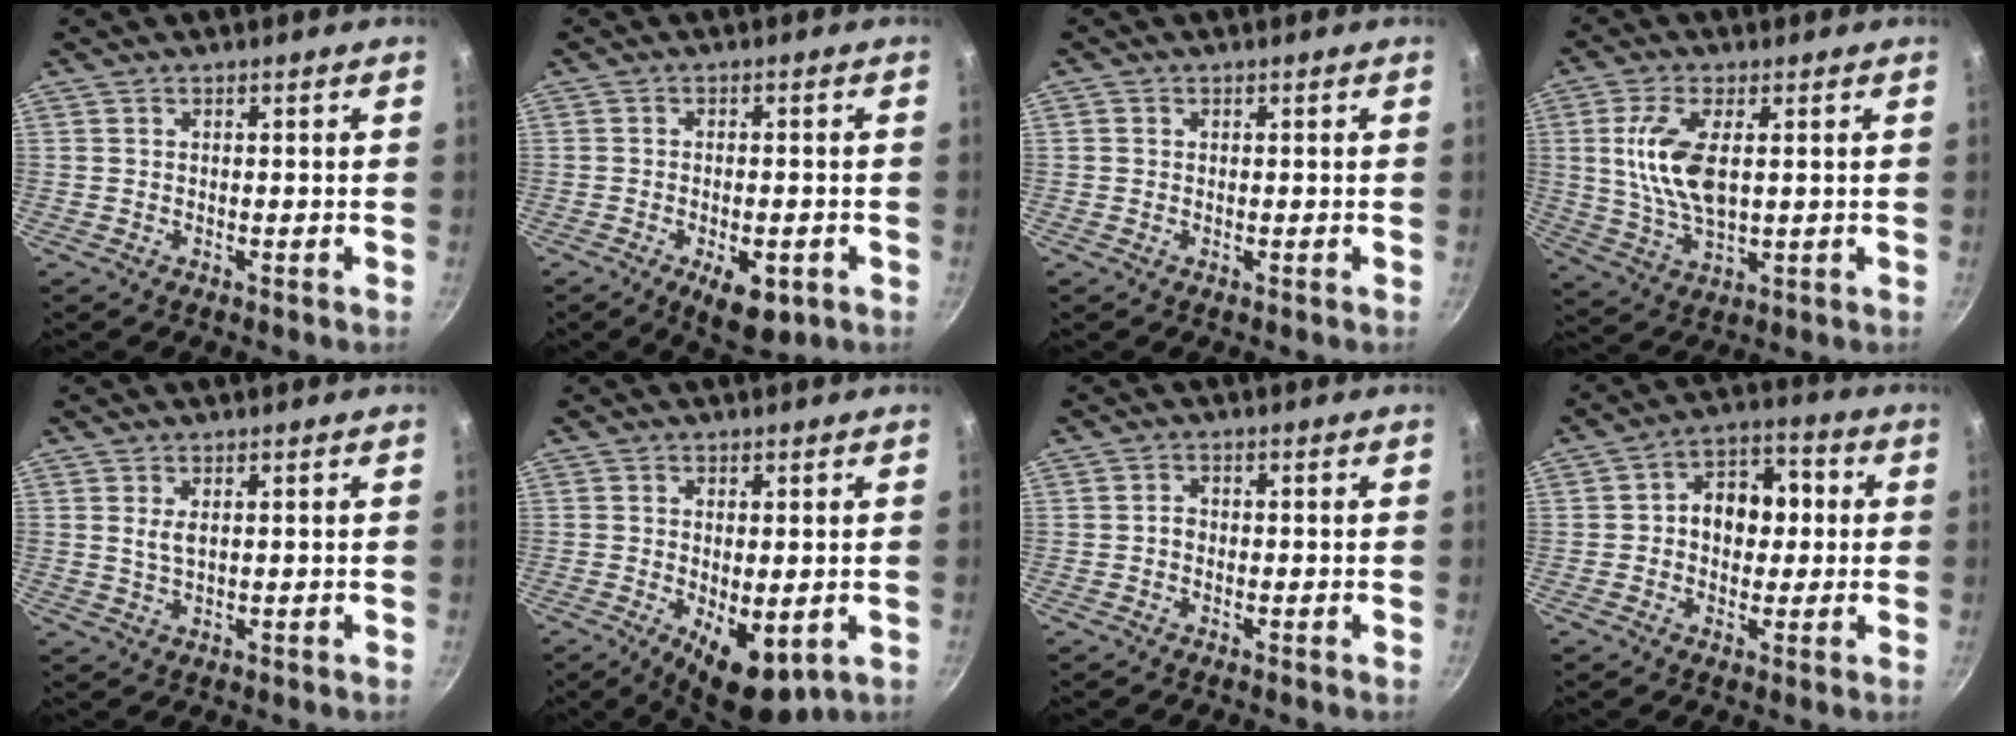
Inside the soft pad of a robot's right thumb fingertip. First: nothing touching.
{"total": 7.7, "force": [-3.1, 3.7, 6.0], "torque": [-0.071, 0.009, -0.034]}
{"total": 0.5, "force": [0.0, 0.5, 0.1], "torque": [0.000, 0.001, -0.002]}
{"total": 11.1, "force": [1.8, 5.2, 9.6], "torque": [-0.187, -0.006, 0.040]}
{"total": 2.4, "force": [0.8, 1.2, 2.0], "torque": [-0.033, -0.005, 0.017]}
{"total": 8.9, "force": [-2.0, 4.0, 7.7], "torque": [-0.099, -0.009, -0.014]}
{"total": 1.5, "force": [-0.4, 1.2, 0.8], "torque": [-0.010, 0.008, -0.007]}
{"total": 10.3, "force": [0.6, 7.7, 6.8], "torque": [-0.056, 0.023, -0.006]}